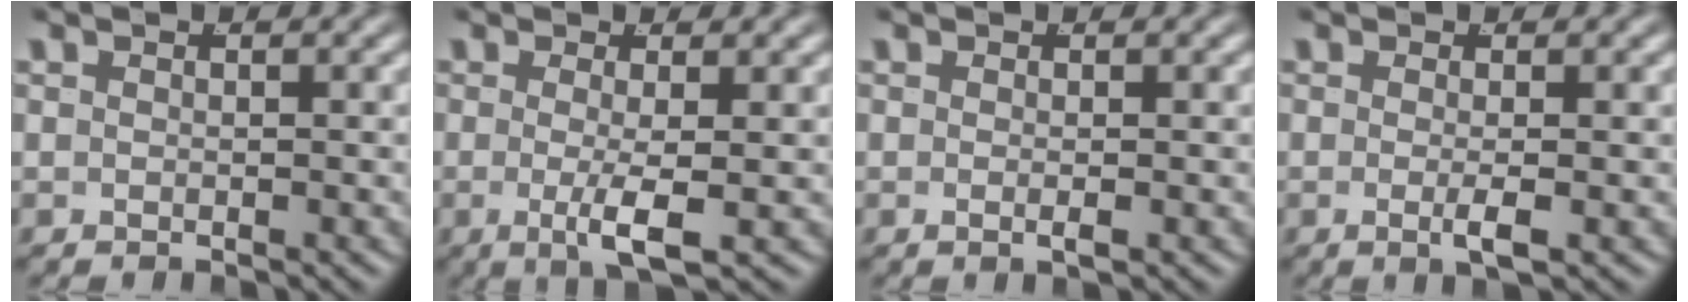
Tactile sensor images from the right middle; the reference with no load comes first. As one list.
[{"total": 3.4, "force": [-0.7, 0.2, 3.3], "torque": [-0.063, -0.020, -0.005]}, {"total": 0.8, "force": [-0.3, -0.1, 0.7], "torque": [-0.013, -0.002, -0.004]}, {"total": 1.7, "force": [-0.5, -0.2, 1.6], "torque": [-0.029, -0.007, -0.007]}]